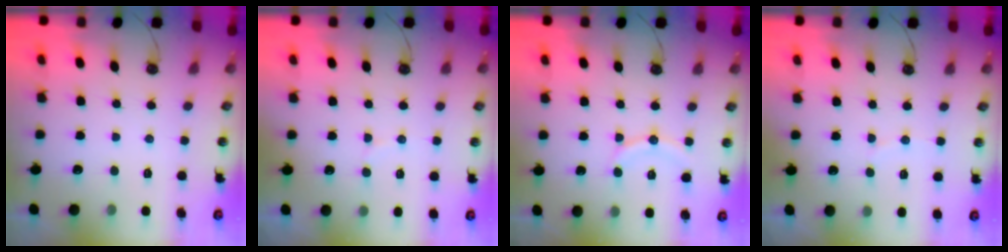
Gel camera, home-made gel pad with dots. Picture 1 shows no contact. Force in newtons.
{"total": 6.3, "press": 6.2, "slide": 1.4}
{"total": 9.8, "press": 9.7, "slide": 1.0}
{"total": 3.4, "press": 3.2, "slide": 1.2}